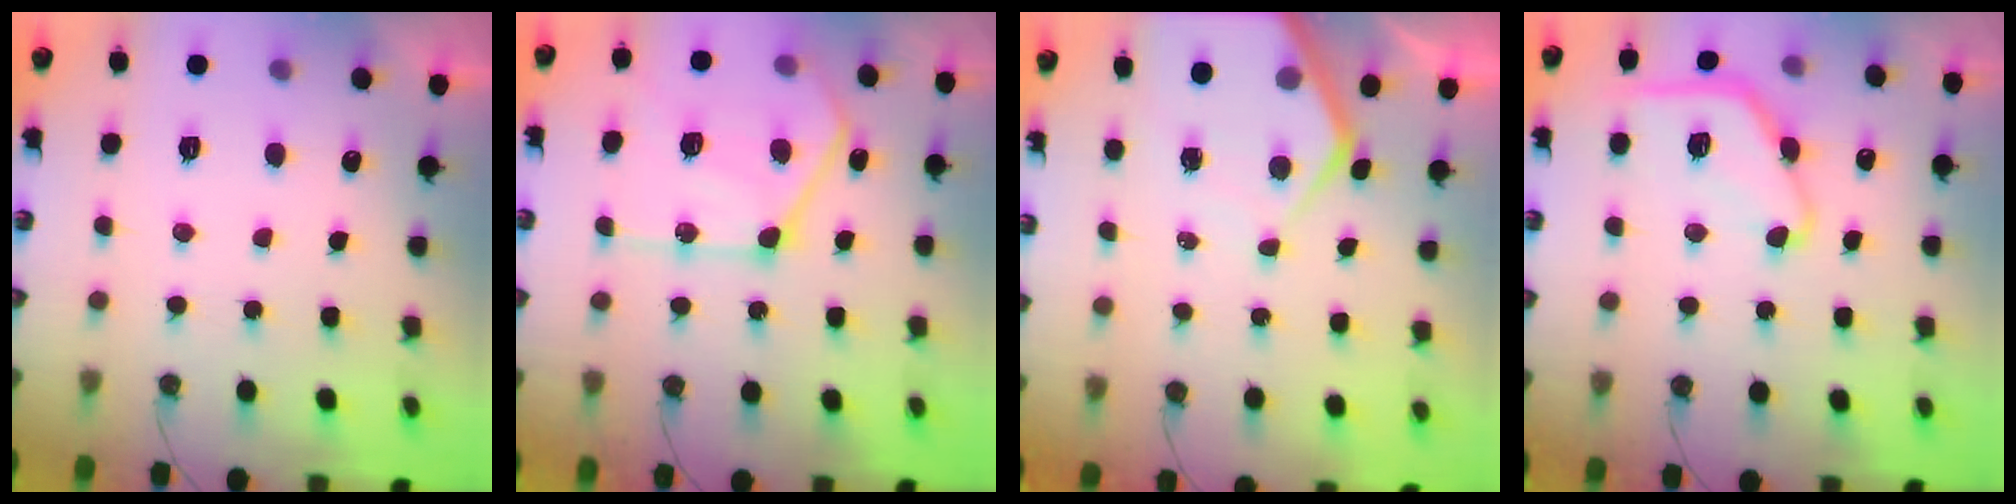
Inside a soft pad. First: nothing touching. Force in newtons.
{"total": 20.6, "press": 20.5, "slide": 2.2}
{"total": 6.9, "press": 6.8, "slide": 0.6}
{"total": 12.2, "press": 12.2, "slide": 0.6}